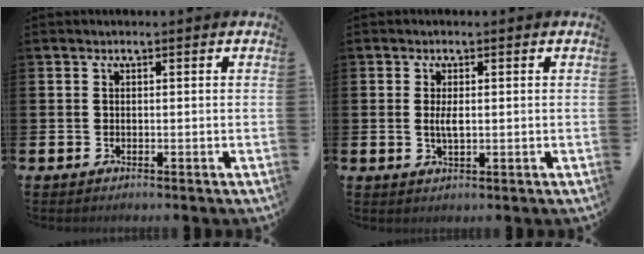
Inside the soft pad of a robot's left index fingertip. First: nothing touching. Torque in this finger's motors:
{"motor_torque": [0.47, 0.18, 0.03, 0.09]}